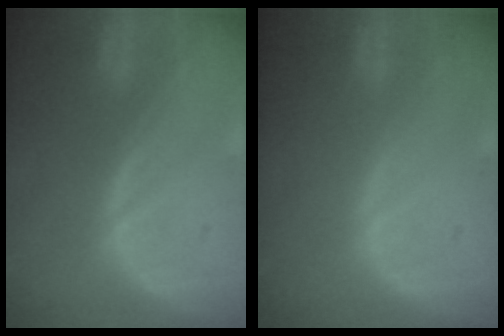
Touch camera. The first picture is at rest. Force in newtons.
{"total": 0.0}